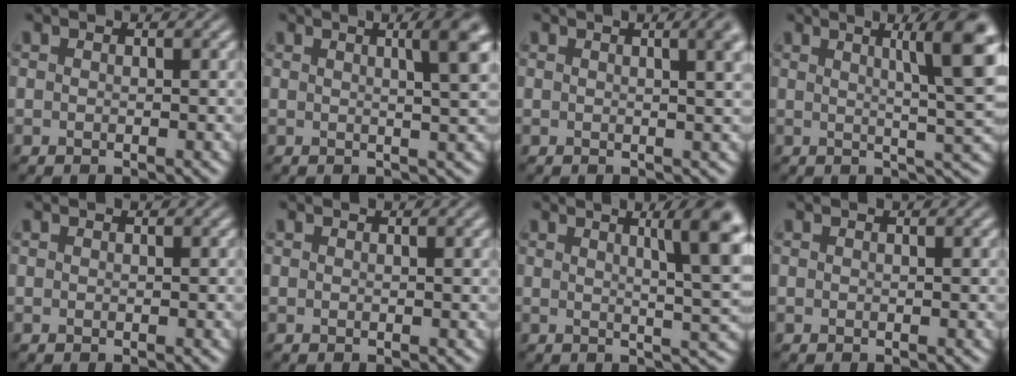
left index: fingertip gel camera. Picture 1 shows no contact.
{"total": 5.0, "force": [1.7, 1.4, 4.5], "torque": [-0.032, 0.016, 0.013]}
{"total": 5.2, "force": [1.9, 2.2, 4.3], "torque": [-0.019, 0.021, 0.007]}
{"total": 8.3, "force": [2.8, 1.6, 7.6], "torque": [-0.082, 0.012, 0.041]}
{"total": 0.0}
{"total": 0.7, "force": [0.4, 0.1, 0.6], "torque": [-0.007, 0.005, 0.006]}
{"total": 7.5, "force": [2.8, 1.6, 6.7], "torque": [-0.063, 0.012, 0.039]}
{"total": 0.0}